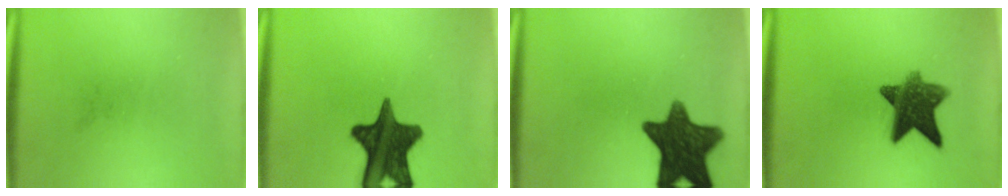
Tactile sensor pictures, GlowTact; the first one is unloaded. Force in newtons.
{"total": 15.1}
{"total": 13.7}
{"total": 9.9}